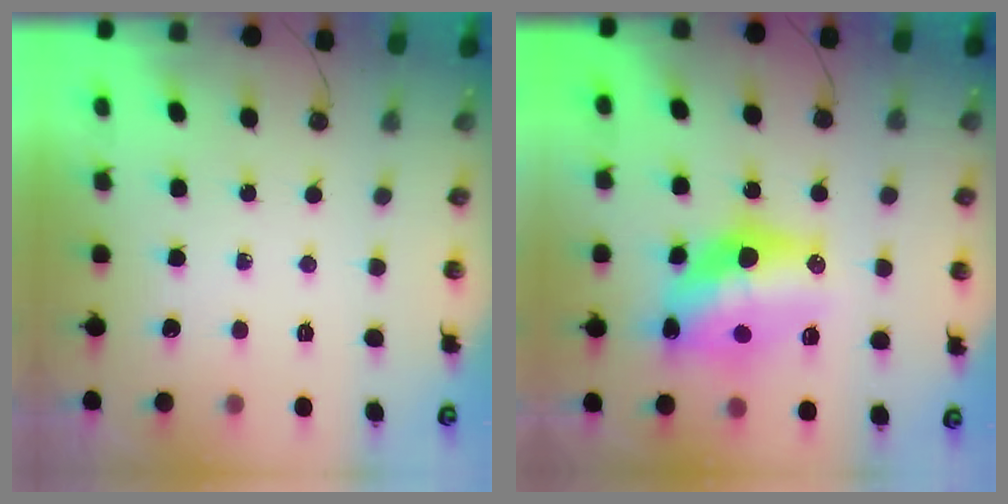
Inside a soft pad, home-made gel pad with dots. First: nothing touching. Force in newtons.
{"total": 16.4, "press": 16.2, "slide": 2.4}